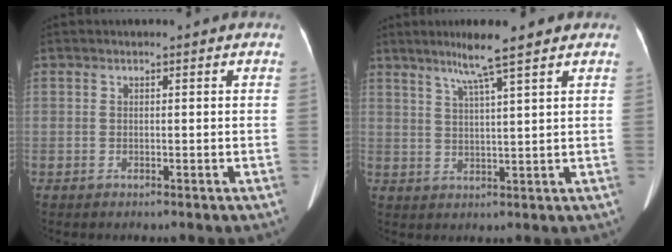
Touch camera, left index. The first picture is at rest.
{"total": 6.4, "force": [4.4, -0.8, 4.6], "torque": [-0.087, 0.002, 0.080]}